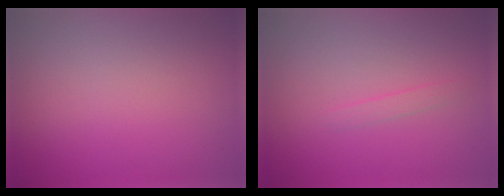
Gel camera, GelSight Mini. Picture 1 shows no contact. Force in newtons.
{"total": 0.7, "press": 0.7, "slide": 0.1}